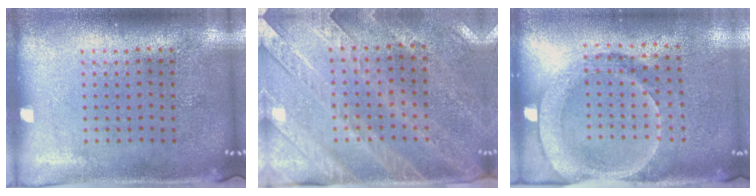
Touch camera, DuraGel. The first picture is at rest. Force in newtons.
{"total": 3.0, "press": 2.6, "slide": 1.4}
{"total": 1.7, "press": 1.5, "slide": 0.8}